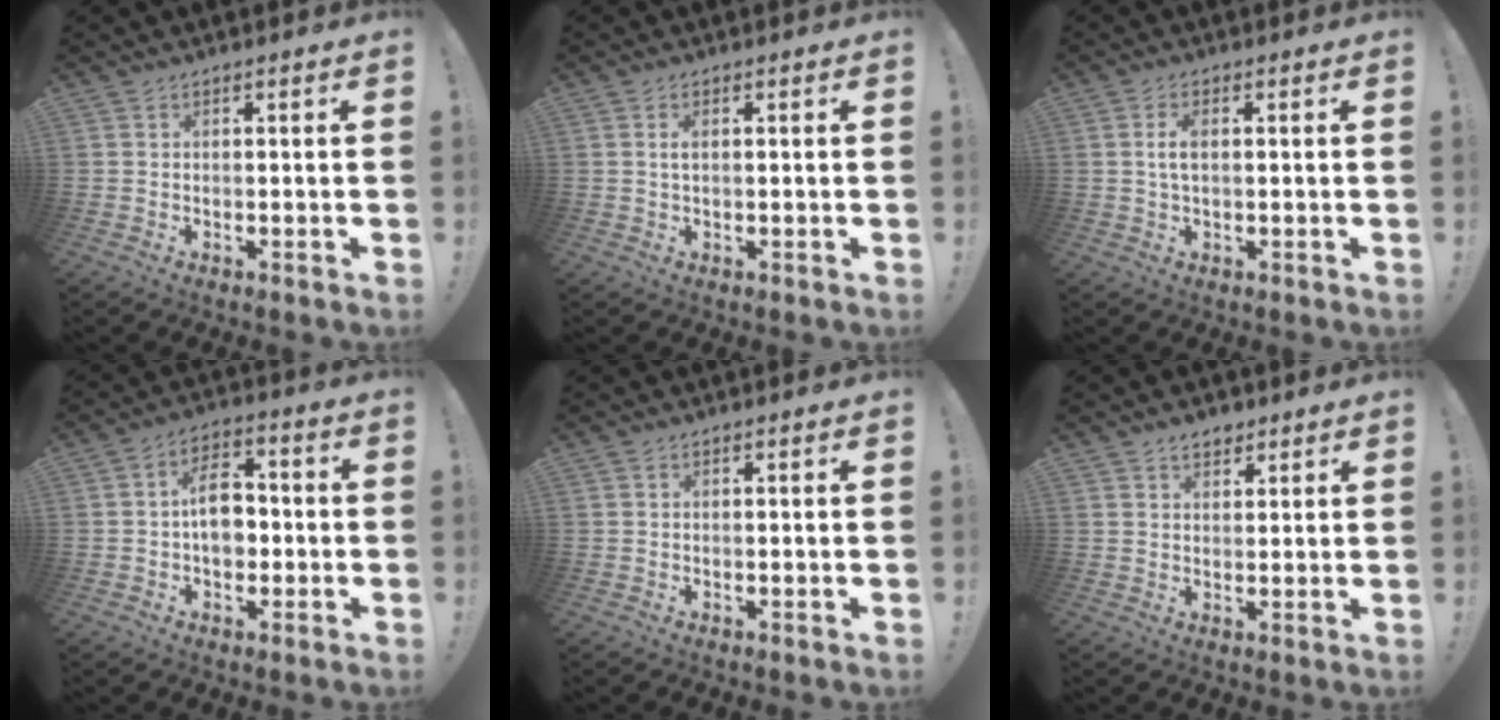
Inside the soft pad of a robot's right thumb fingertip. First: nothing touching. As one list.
[{"total": 1.6, "force": [0.2, 0.5, 1.5], "torque": [-0.029, 0.002, 0.002]}, {"total": 3.6, "force": [0.2, 1.5, 3.2], "torque": [-0.060, 0.005, 0.003]}, {"total": 10.5, "force": [-0.6, 7.3, 7.5], "torque": [-0.119, 0.014, -0.008]}, {"total": 0.0}, {"total": 3.6, "force": [2.7, 2.2, 1.1], "torque": [-0.006, -0.013, 0.047]}]